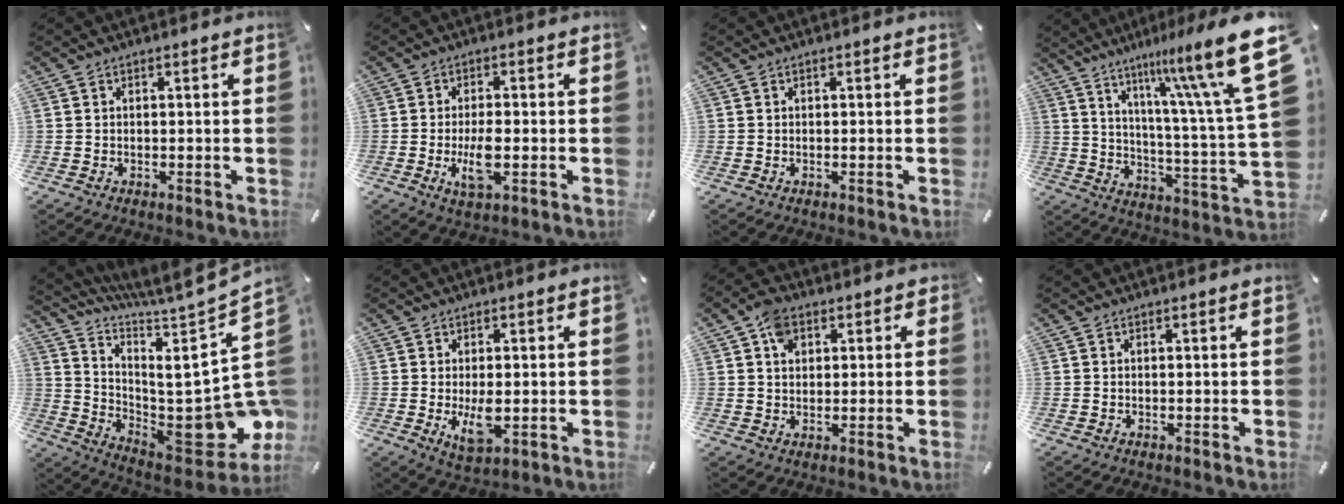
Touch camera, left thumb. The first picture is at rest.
{"total": 6.7, "force": [-1.4, 2.3, 6.1], "torque": [-0.127, -0.008, -0.025]}
{"total": 0.0}
{"total": 20.7, "force": [12.1, 3.4, 16.4], "torque": [-0.248, -0.079, 0.186]}
{"total": 16.2, "force": [-1.0, 5.2, 15.3], "torque": [-0.192, -0.056, -0.019]}
{"total": 6.4, "force": [-0.5, 2.7, 5.7], "torque": [-0.108, -0.014, -0.012]}
{"total": 6.3, "force": [2.0, 5.0, 3.3], "torque": [-0.048, 0.006, 0.036]}
{"total": 0.0}